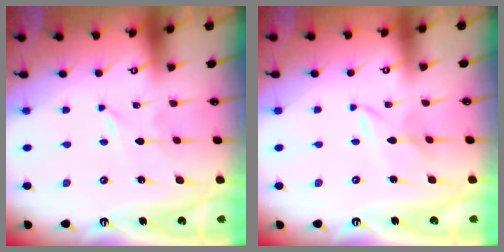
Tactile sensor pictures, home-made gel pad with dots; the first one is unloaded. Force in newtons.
{"total": 3.4, "press": 3.4, "slide": 0.3}